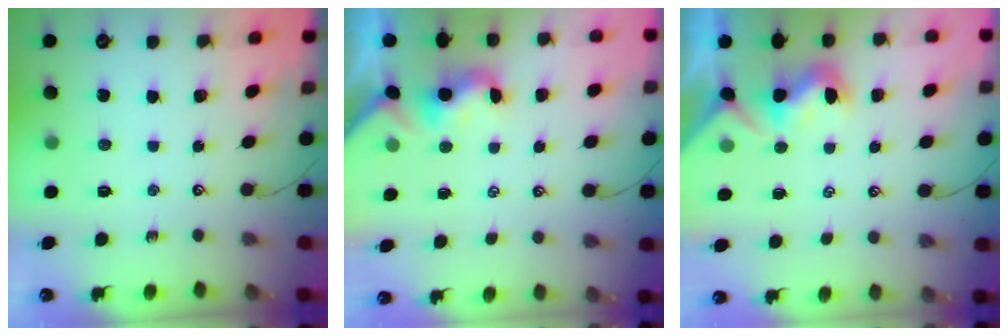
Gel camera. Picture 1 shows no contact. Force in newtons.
{"total": 2.0, "press": 1.9, "slide": 0.5}
{"total": 0.6, "press": 0.4, "slide": 0.5}